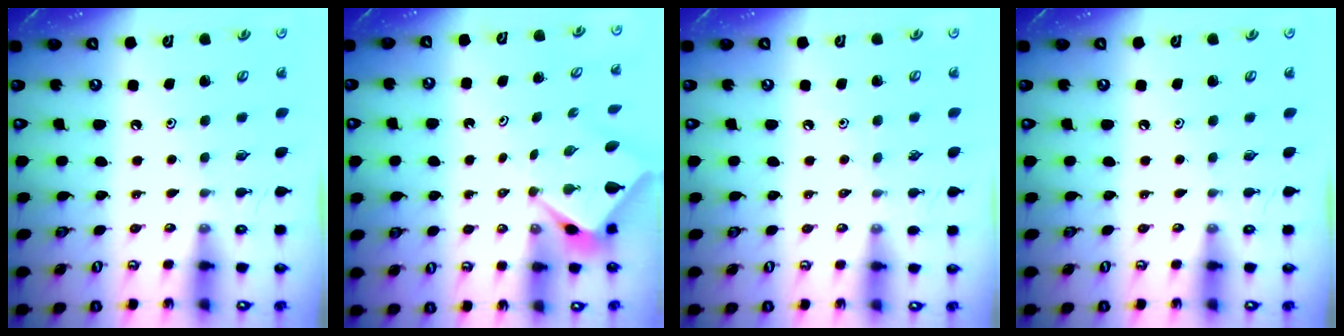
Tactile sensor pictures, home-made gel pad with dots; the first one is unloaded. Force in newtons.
{"total": 2.7, "press": 2.7, "slide": 0.1}
{"total": 1.9, "press": 1.9, "slide": 0.3}
{"total": 0.0}